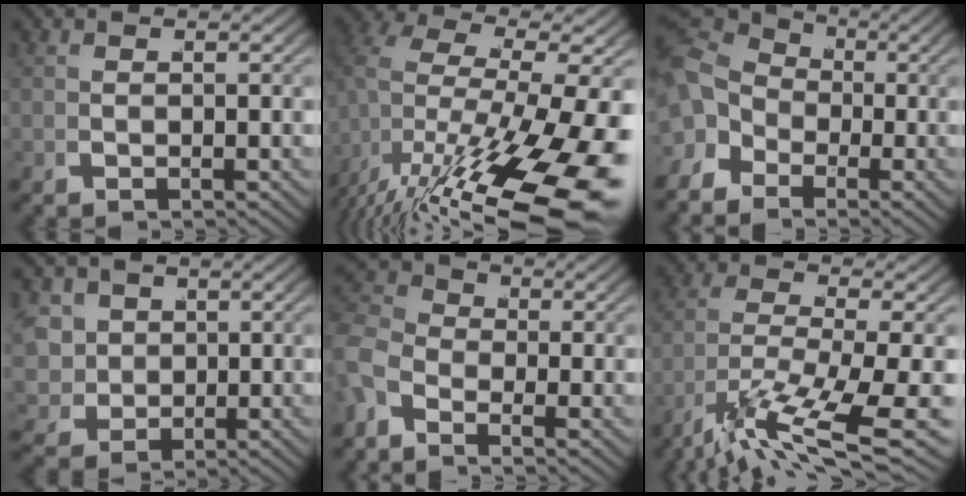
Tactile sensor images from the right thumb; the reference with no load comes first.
{"total": 12.2, "force": [-3.1, 6.1, 10.1], "torque": [-0.186, -0.066, -0.016]}
{"total": 5.7, "force": [1.2, 4.3, 3.5], "torque": [-0.054, 0.008, 0.014]}
{"total": 8.7, "force": [-0.6, 7.3, 4.7], "torque": [-0.107, -0.030, -0.013]}
{"total": 4.3, "force": [-0.4, 3.3, 2.8], "torque": [-0.041, 0.007, -0.027]}
{"total": 8.5, "force": [-3.7, 3.2, 7.0], "torque": [-0.127, -0.020, -0.058]}